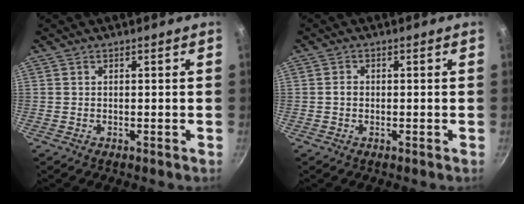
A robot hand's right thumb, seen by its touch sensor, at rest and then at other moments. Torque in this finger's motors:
{"motor_torque": [-0.11, -0.14, 0.53, -0.37, -0.01]}